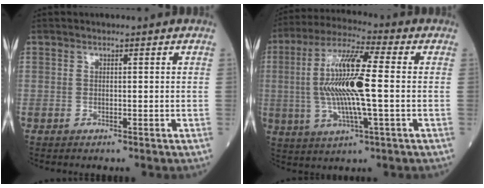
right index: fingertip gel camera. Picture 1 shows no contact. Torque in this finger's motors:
{"motor_torque": [2.14, 0.00, 1.06, 0.21]}